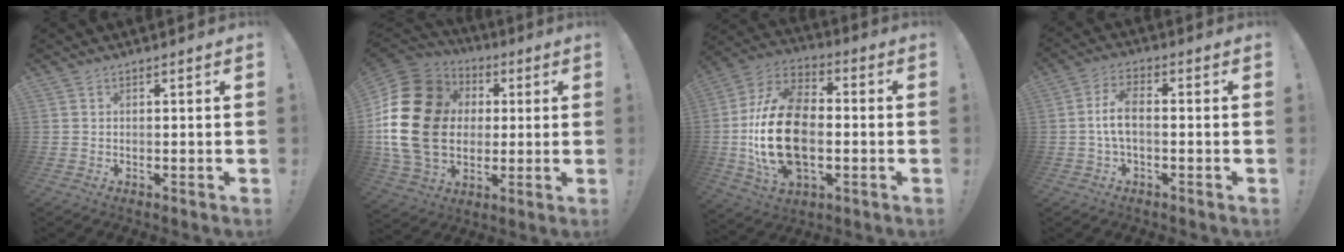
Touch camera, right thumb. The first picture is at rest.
{"total": 24.6, "force": [1.6, 19.1, 15.4], "torque": [-0.287, 0.006, 0.053]}
{"total": 23.9, "force": [-2.9, 15.1, 18.3], "torque": [-0.343, 0.017, -0.040]}
{"total": 6.8, "force": [-0.8, 2.8, 6.1], "torque": [-0.129, 0.004, -0.014]}